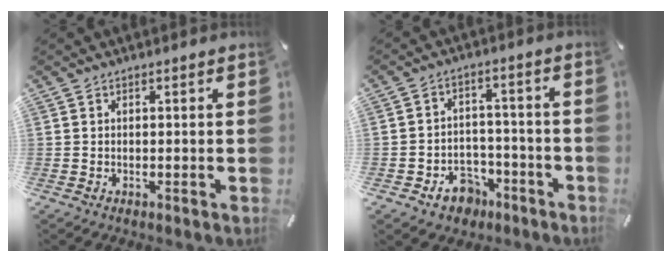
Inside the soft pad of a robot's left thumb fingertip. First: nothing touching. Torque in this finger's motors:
{"motor_torque": [-0.40, 0.46, 0.02, 0.02, 0.01]}